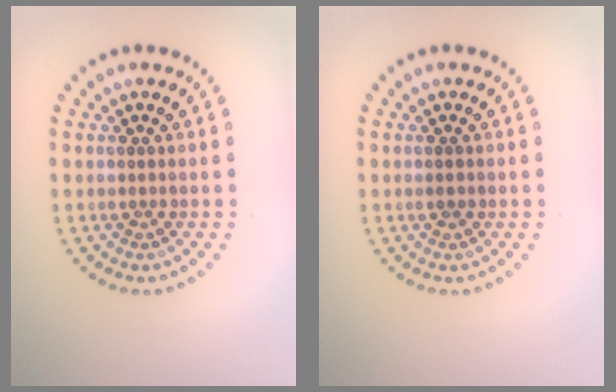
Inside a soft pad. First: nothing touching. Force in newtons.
{"total": 1.1, "press": 1.1, "slide": 0.2}